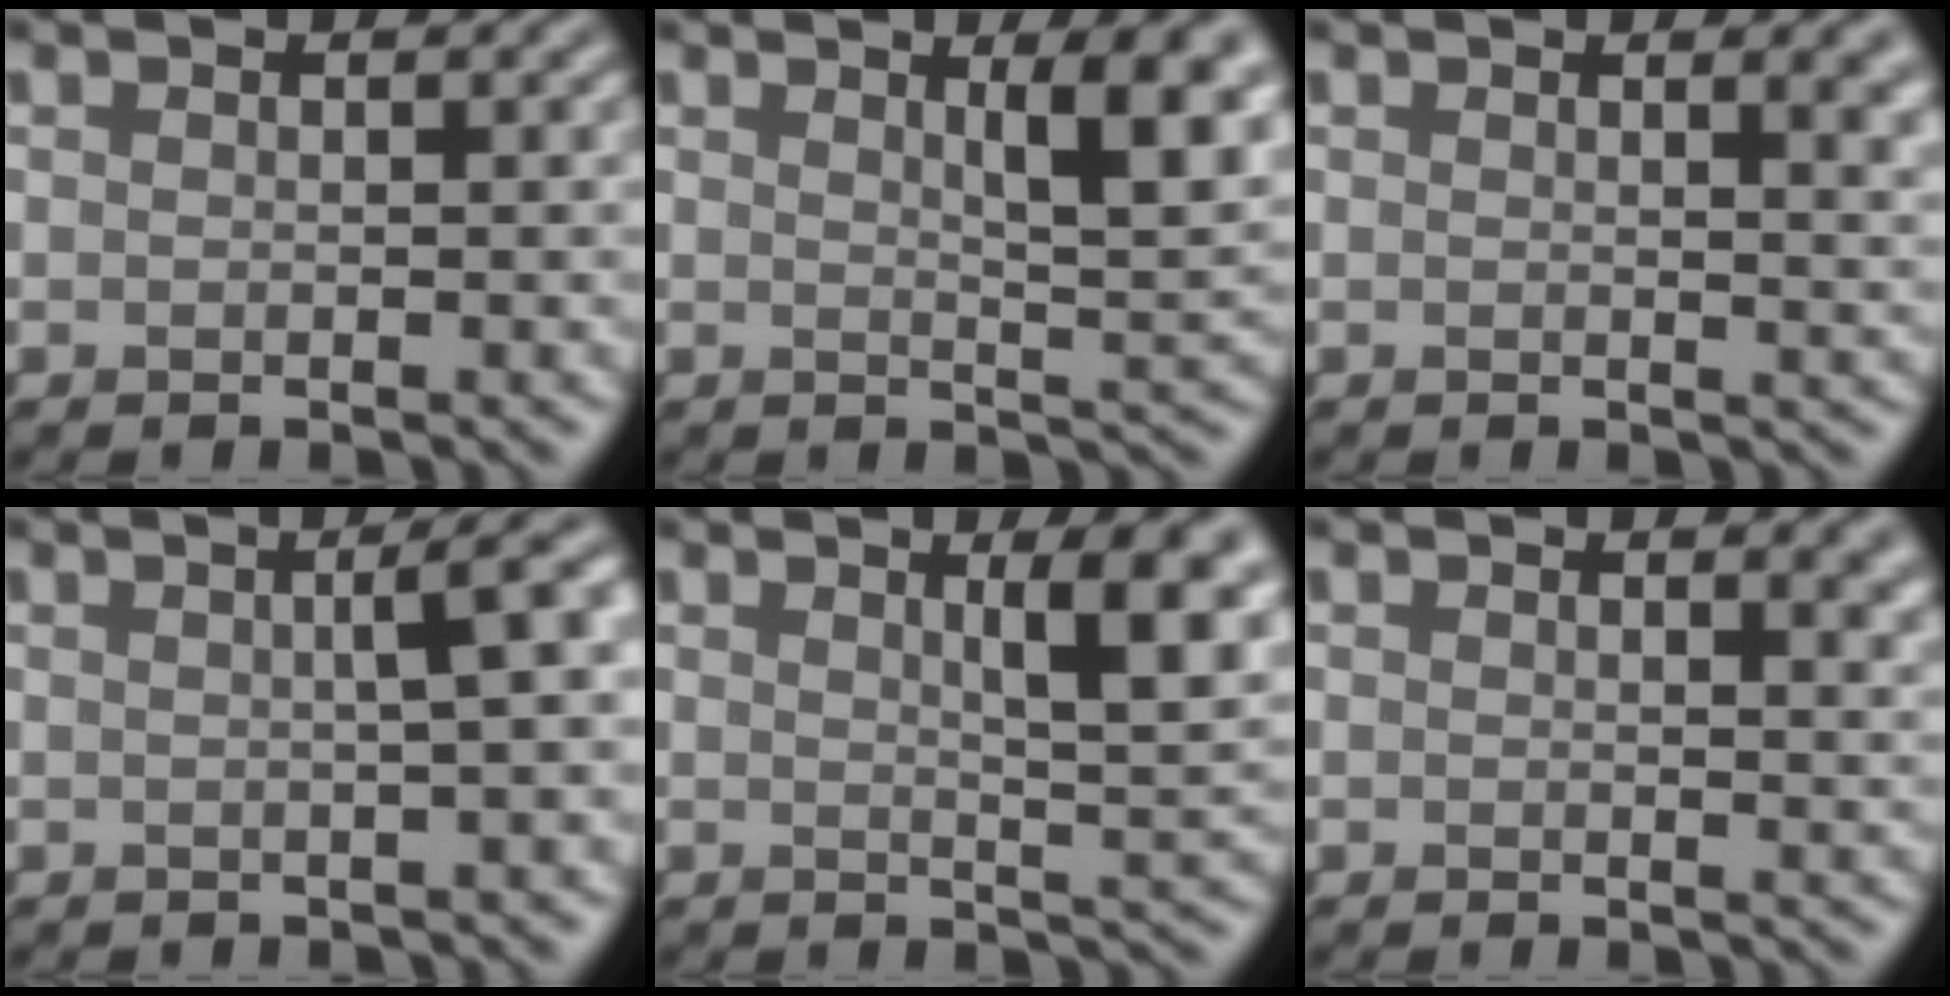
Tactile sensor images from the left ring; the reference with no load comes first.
{"total": 6.0, "force": [2.3, 1.6, 5.3], "torque": [-0.059, -0.004, 0.035]}
{"total": 3.6, "force": [1.6, 1.5, 2.9], "torque": [-0.017, 0.003, 0.019]}
{"total": 3.9, "force": [0.4, 1.0, 3.8], "torque": [-0.033, 0.019, 0.002]}
{"total": 6.3, "force": [2.2, 1.6, 5.6], "torque": [-0.059, 0.000, 0.032]}
{"total": 2.7, "force": [1.5, 1.1, 2.0], "torque": [-0.009, 0.003, 0.019]}